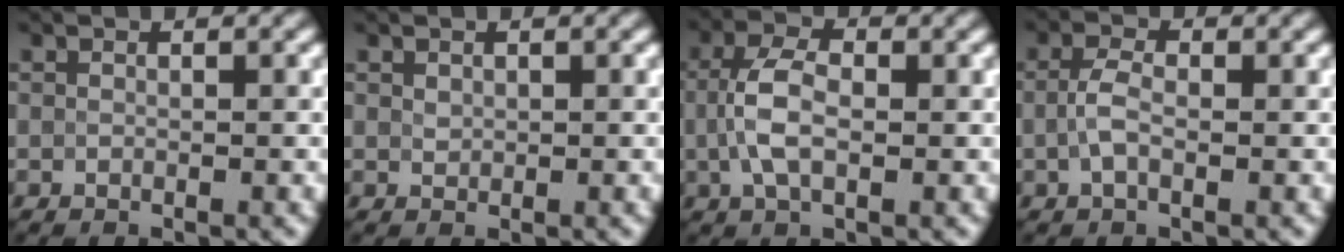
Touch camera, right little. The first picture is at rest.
{"total": 0.7, "force": [0.5, 0.5, 0.3], "torque": [-0.004, -0.005, 0.009]}
{"total": 4.0, "force": [0.2, 2.2, 3.4], "torque": [-0.072, 0.005, -0.001]}
{"total": 1.9, "force": [0.0, 0.9, 1.7], "torque": [-0.036, 0.006, -0.007]}